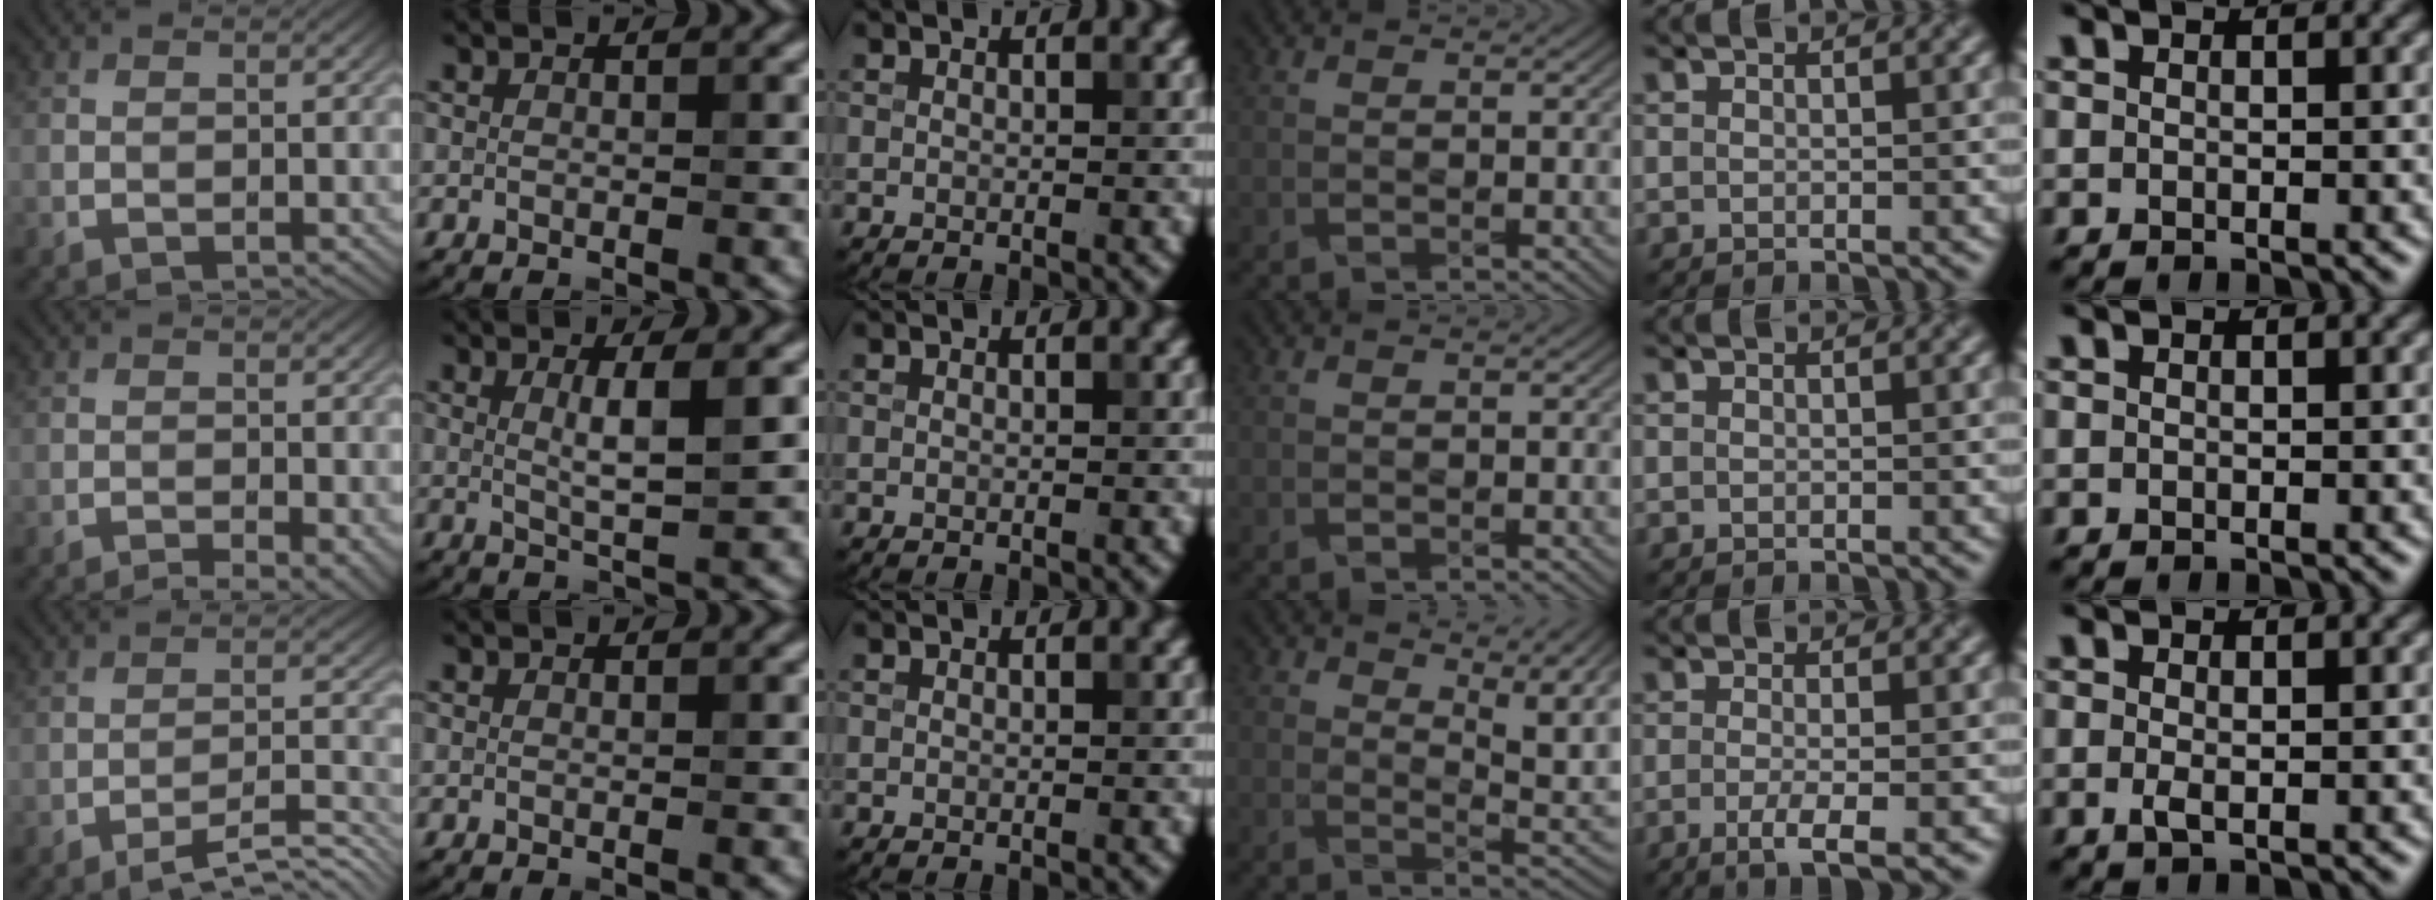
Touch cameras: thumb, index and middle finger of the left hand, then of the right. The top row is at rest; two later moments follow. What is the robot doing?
{"motion": "pour", "object": "sugar"}